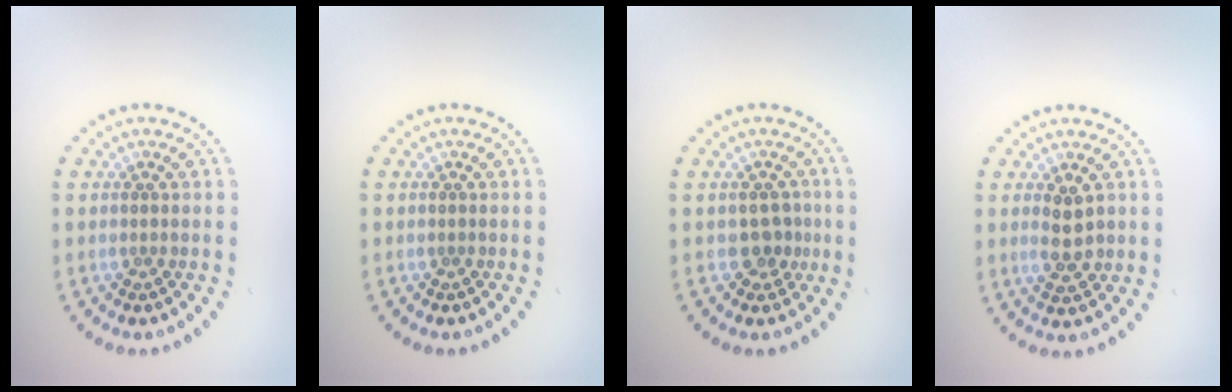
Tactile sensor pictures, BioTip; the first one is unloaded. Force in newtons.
{"total": 0.0}
{"total": 2.0, "press": 1.6, "slide": 1.1}
{"total": 2.2, "press": 2.2, "slide": 0.3}